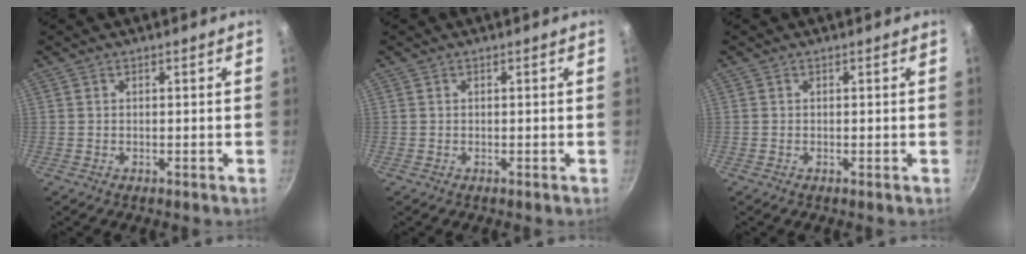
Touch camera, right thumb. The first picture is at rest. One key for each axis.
{"total": 0.0}
{"total": 0.0}